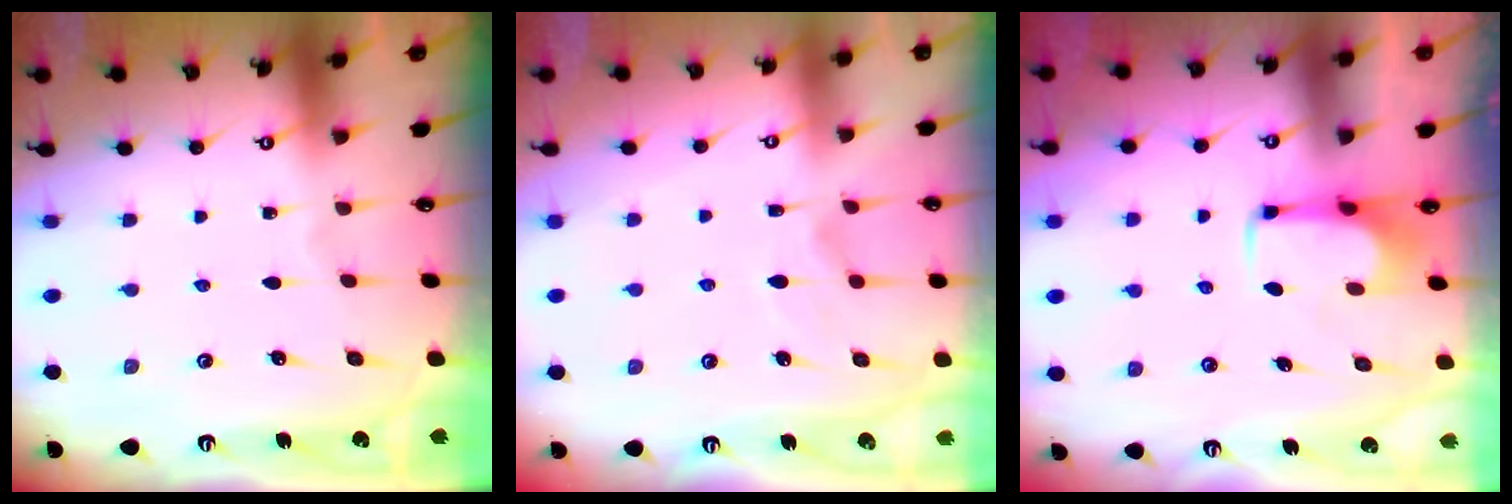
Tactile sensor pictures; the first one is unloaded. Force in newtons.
{"total": 2.5, "press": 2.1, "slide": 1.4}
{"total": 2.0, "press": 1.9, "slide": 0.4}